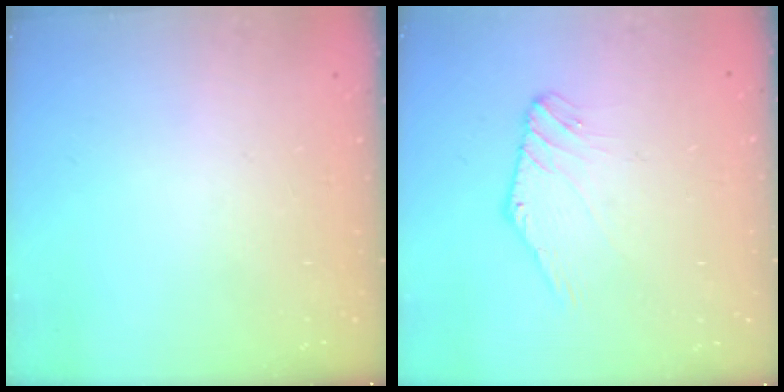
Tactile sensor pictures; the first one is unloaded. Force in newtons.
{"total": 0.0}